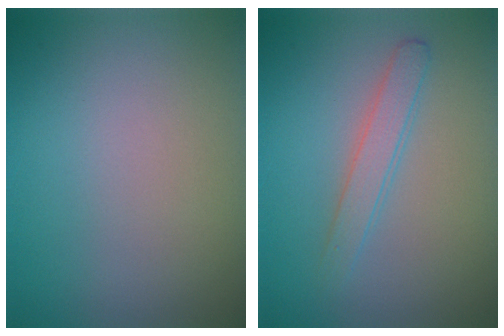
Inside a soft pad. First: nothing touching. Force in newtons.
{"total": 2.1, "press": 2.1, "slide": 0.0}